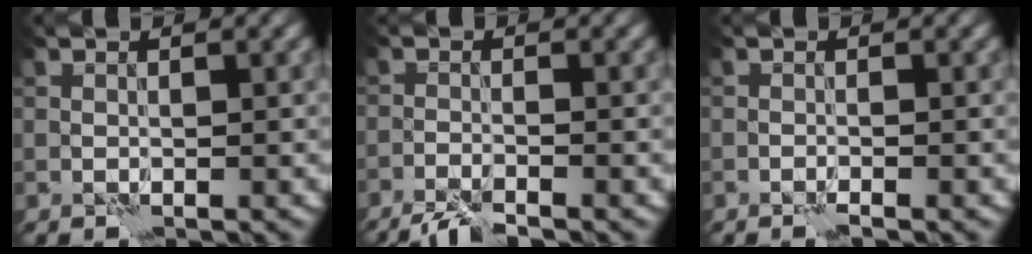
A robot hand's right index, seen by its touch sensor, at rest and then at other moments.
{"total": 3.4, "force": [-2.9, 0.3, 1.7], "torque": [-0.033, -0.012, -0.058]}
{"total": 0.8, "force": [-0.6, -0.2, 0.4], "torque": [-0.011, 0.004, -0.014]}